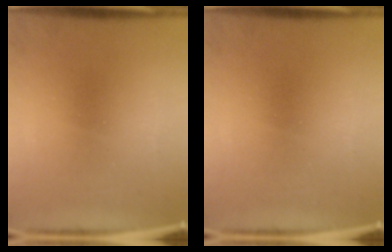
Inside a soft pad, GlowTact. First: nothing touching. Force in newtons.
{"total": 0.0}